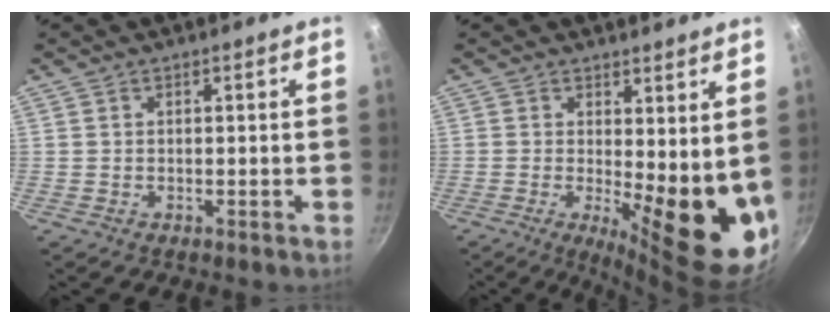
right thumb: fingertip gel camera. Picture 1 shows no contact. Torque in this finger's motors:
{"motor_torque": [-0.38, 1.53, 0.92, 0.07, 0.13]}